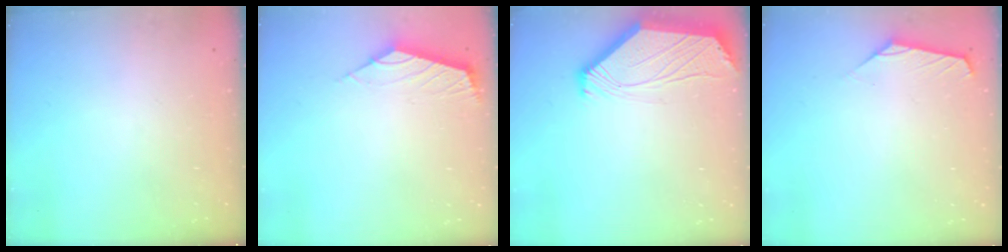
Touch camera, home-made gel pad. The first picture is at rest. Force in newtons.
{"total": 2.5, "press": 2.4, "slide": 0.7}
{"total": 2.6, "press": 2.6, "slide": 0.6}
{"total": 0.0}